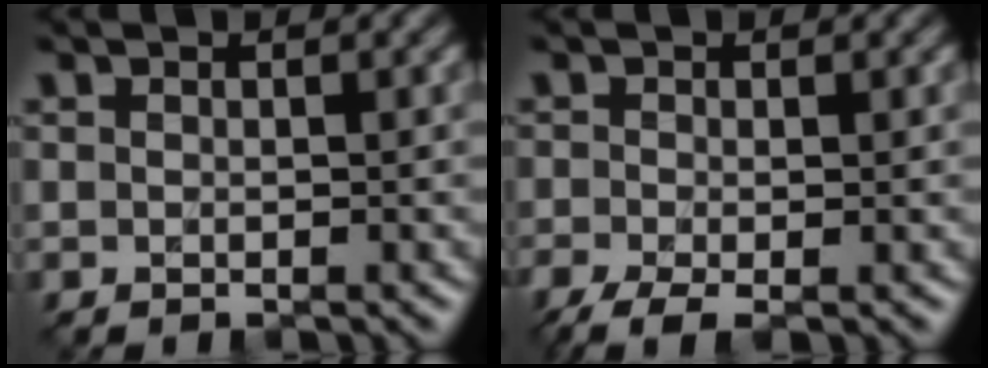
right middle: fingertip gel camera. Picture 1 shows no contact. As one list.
[{"total": 2.9, "force": [-1.9, 0.8, 2.1], "torque": [-0.051, -0.008, -0.039]}]